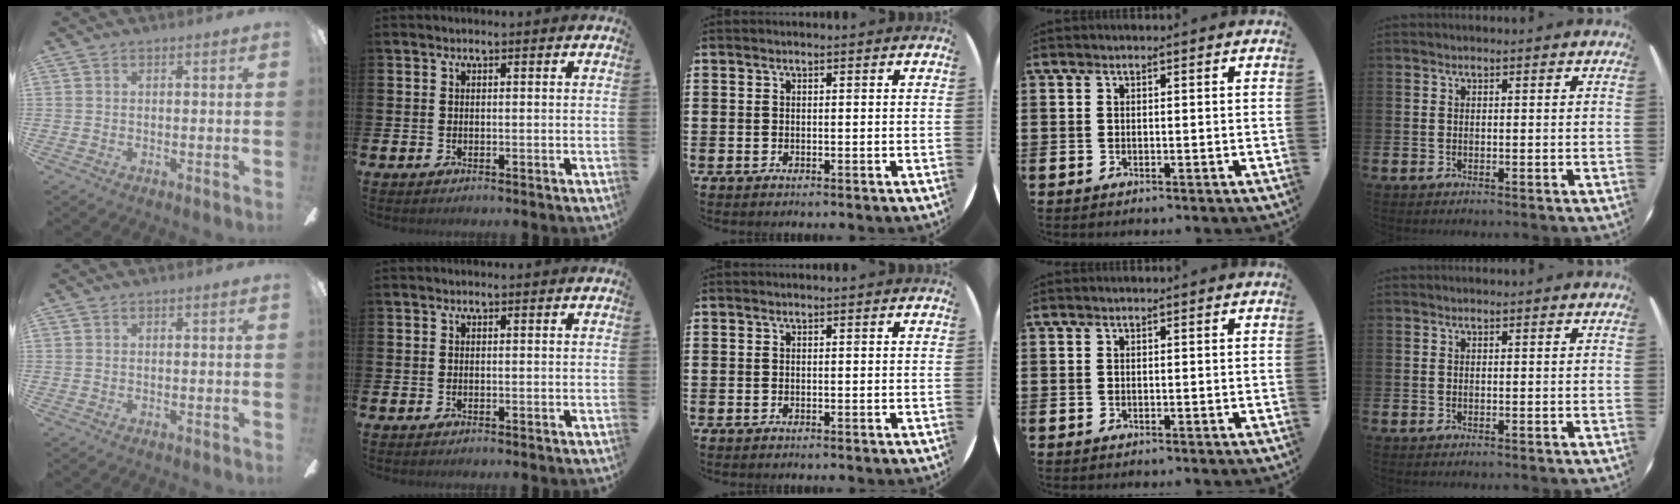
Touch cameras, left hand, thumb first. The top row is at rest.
{}